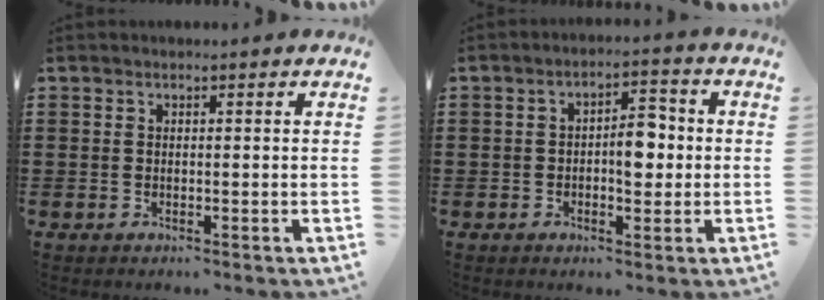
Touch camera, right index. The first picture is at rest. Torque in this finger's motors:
{"motor_torque": [0.54, 0.22, 0.48, 0.08]}